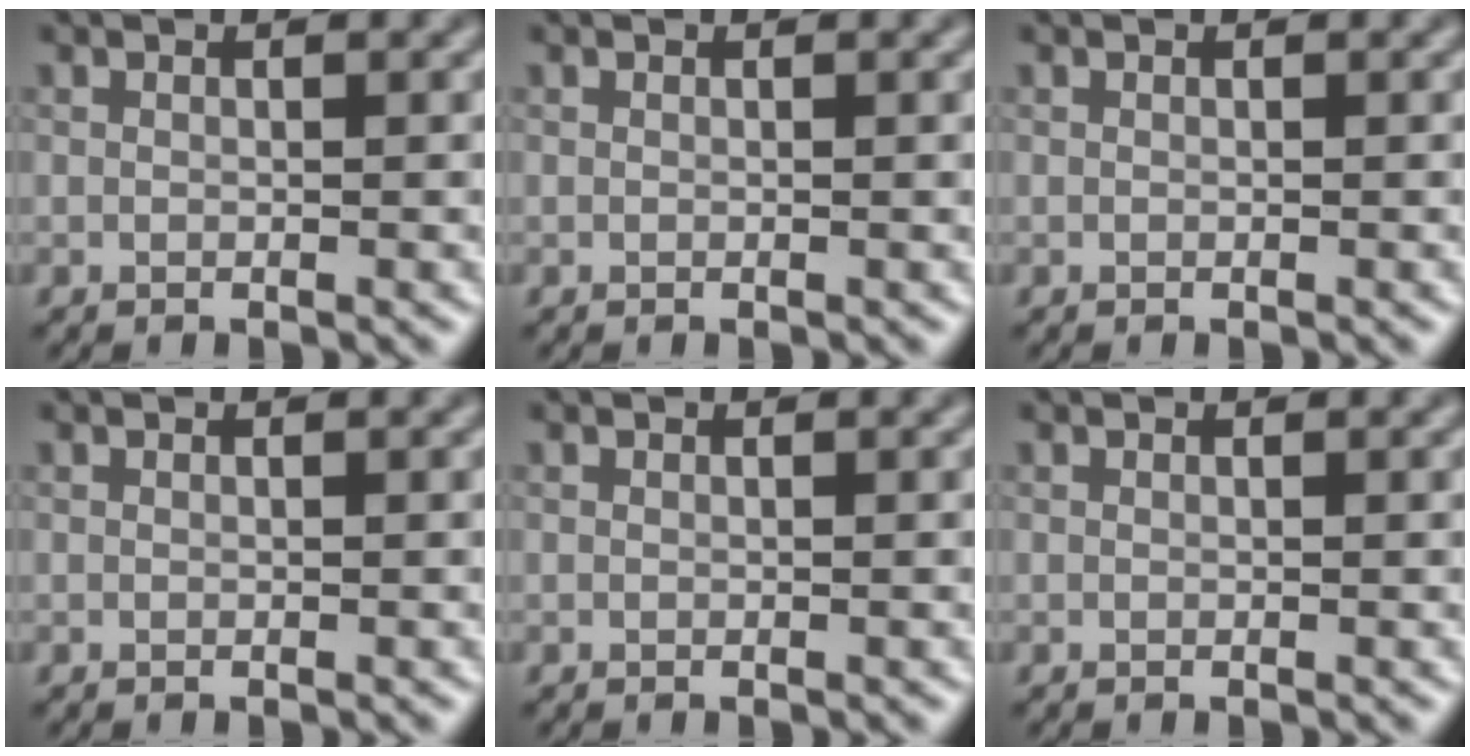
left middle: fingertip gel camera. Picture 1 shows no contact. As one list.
[{"total": 0.0}, {"total": 0.0}, {"total": 0.0}, {"total": 0.0}, {"total": 0.0}]